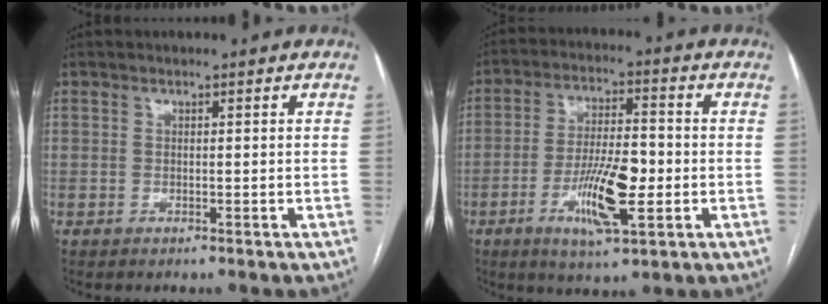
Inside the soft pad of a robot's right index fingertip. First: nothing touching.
{"total": 11.0, "force": [-3.0, 2.5, 10.3], "torque": [-0.192, -0.002, -0.048]}